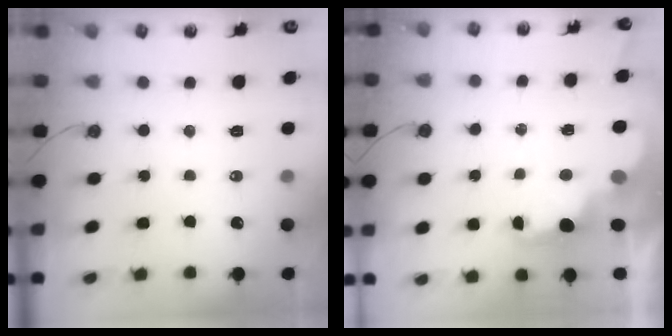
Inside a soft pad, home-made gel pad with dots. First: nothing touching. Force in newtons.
{"total": 2.7, "press": 2.6, "slide": 0.8}